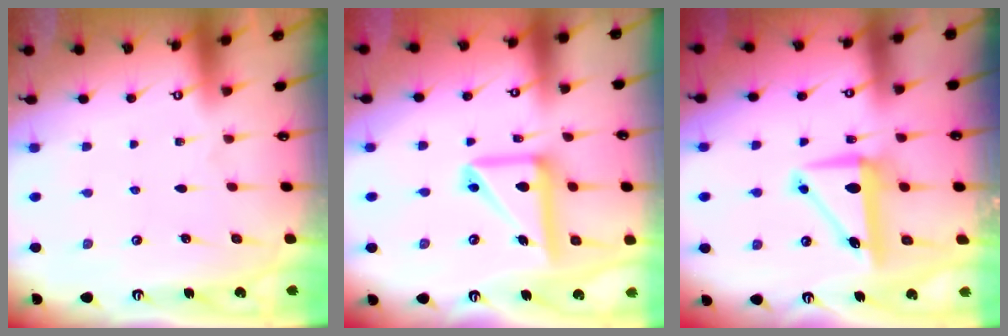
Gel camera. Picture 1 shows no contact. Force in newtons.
{"total": 14.6, "press": 14.5, "slide": 1.9}
{"total": 9.2, "press": 9.1, "slide": 1.5}